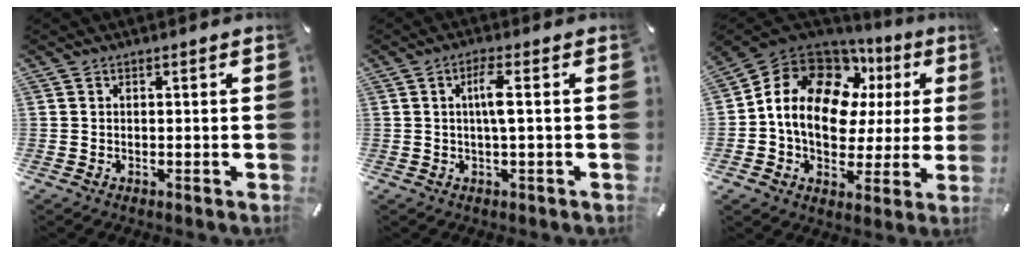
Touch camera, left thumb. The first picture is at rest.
{"total": 5.3, "force": [0.5, 0.6, 5.3], "torque": [-0.103, 0.000, 0.004]}
{"total": 16.4, "force": [4.9, 12.0, 10.1], "torque": [-0.177, -0.025, 0.086]}